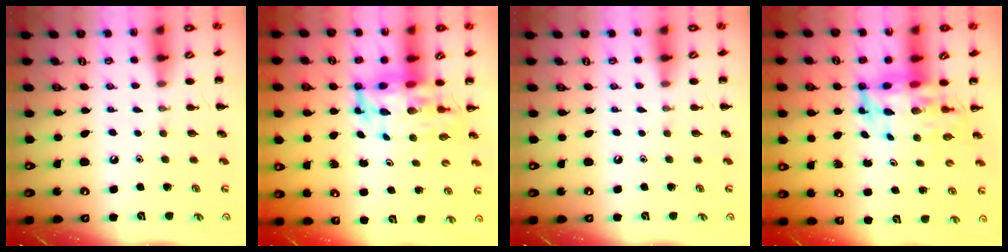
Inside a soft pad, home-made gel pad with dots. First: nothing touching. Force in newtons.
{"total": 7.7, "press": 7.4, "slide": 2.1}
{"total": 0.0}
{"total": 7.7, "press": 7.4, "slide": 2.1}